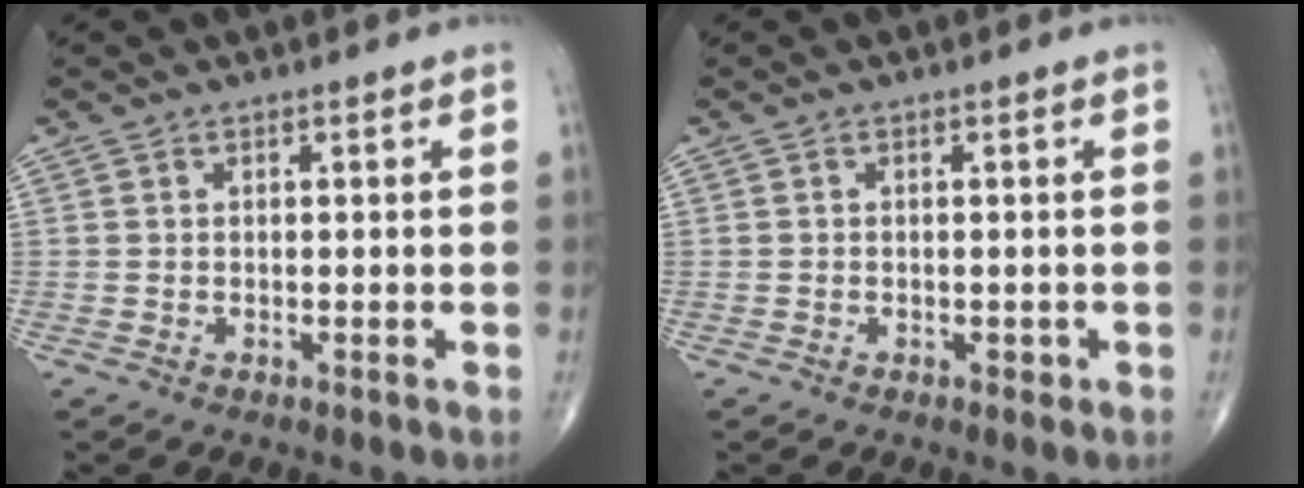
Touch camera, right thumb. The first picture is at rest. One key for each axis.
{"total": 0.8, "fx": -0.3, "fy": 0.6, "fz": 0.5, "tx": -0.004, "ty": 0.000, "tz": -0.005}